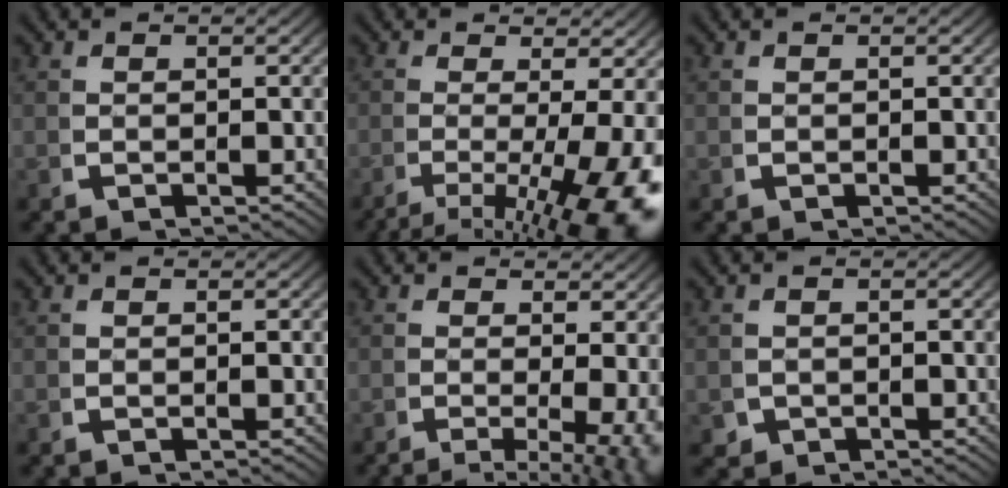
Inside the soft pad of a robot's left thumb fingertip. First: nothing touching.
{"total": 10.7, "force": [-3.1, 4.8, 9.0], "torque": [-0.143, -0.043, -0.026]}
{"total": 0.0}
{"total": 0.0}
{"total": 7.6, "force": [-3.9, 3.2, 5.6], "torque": [-0.081, -0.038, -0.048]}
{"total": 1.6, "force": [-0.7, 1.4, 0.3], "torque": [-0.013, -0.017, -0.004]}